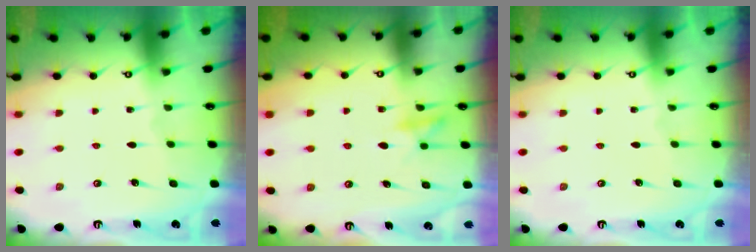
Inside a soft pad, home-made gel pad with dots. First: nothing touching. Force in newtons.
{"total": 9.5, "press": 9.4, "slide": 1.2}
{"total": 0.0}